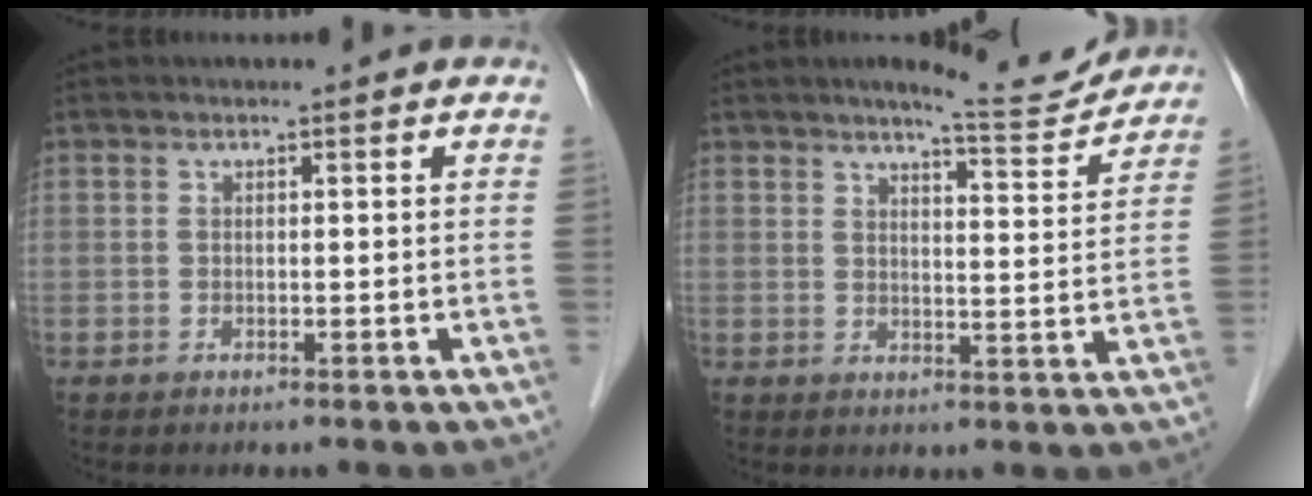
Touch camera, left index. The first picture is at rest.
{"total": 7.6, "force": [7.2, 0.3, 2.3], "torque": [-0.038, -0.011, 0.093]}